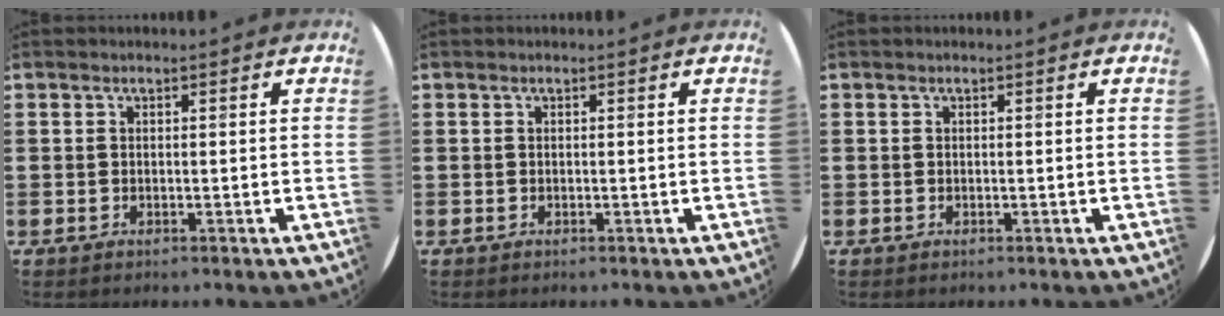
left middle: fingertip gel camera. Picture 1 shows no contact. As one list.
[{"total": 0.0}, {"total": 0.0}]